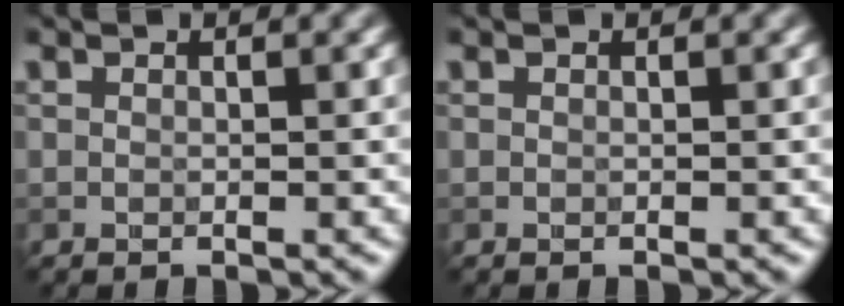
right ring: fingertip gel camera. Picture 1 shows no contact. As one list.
[{"total": 0.0}]